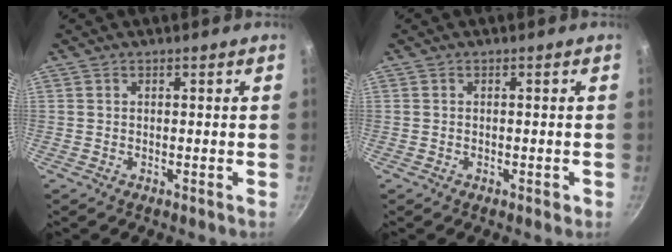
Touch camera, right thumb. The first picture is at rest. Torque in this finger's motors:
{"motor_torque": [-0.32, 0.07, -0.37, -0.01, 0.05]}